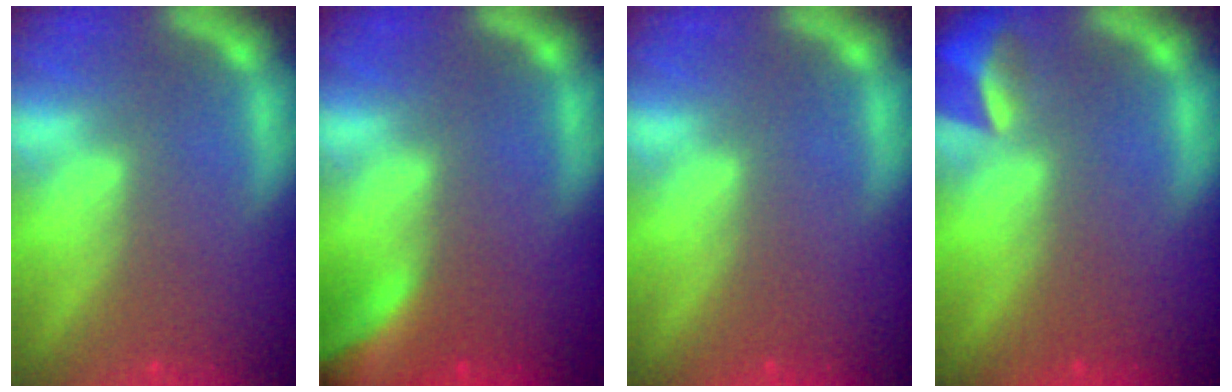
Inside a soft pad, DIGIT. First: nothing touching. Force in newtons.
{"total": 7.9}
{"total": 0.0}
{"total": 3.4}